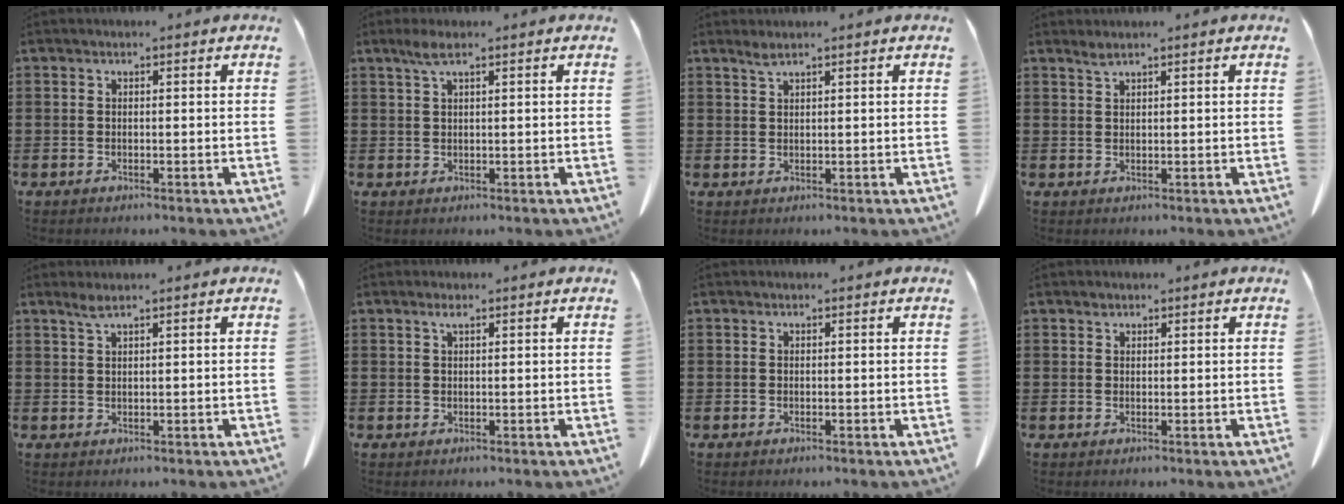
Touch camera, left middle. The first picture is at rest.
{"total": 2.4, "force": [1.3, 0.4, 2.0], "torque": [-0.044, 0.002, 0.023]}
{"total": 1.4, "force": [1.1, 0.0, 0.8], "torque": [-0.019, -0.002, 0.021]}
{"total": 1.3, "force": [1.1, 0.0, 0.8], "torque": [-0.018, -0.003, 0.021]}
{"total": 1.7, "force": [1.2, 0.0, 1.1], "torque": [-0.026, -0.002, 0.023]}
{"total": 1.0, "force": [0.6, 0.2, 0.9], "torque": [-0.019, 0.001, 0.010]}
{"total": 0.0}
{"total": 0.8, "force": [0.6, 0.5, 0.3], "torque": [-0.008, 0.000, 0.012]}